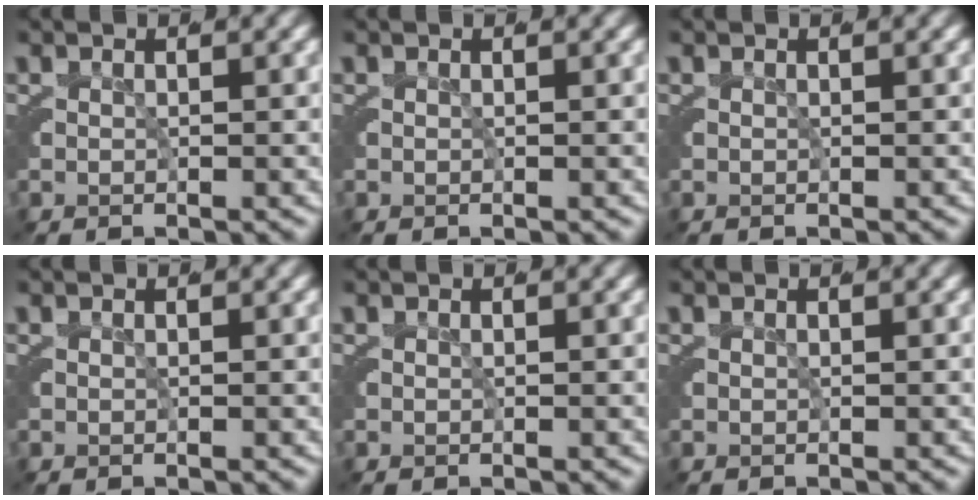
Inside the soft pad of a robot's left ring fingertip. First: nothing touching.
{"total": 0.0}
{"total": 0.0}
{"total": 0.0}
{"total": 0.0}
{"total": 0.0}